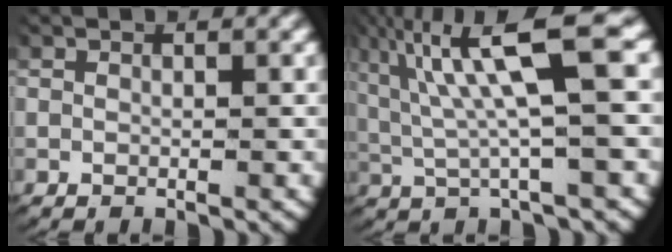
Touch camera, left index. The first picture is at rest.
{"total": 7.4, "force": [2.1, 2.3, 6.7], "torque": [-0.115, 0.013, 0.037]}